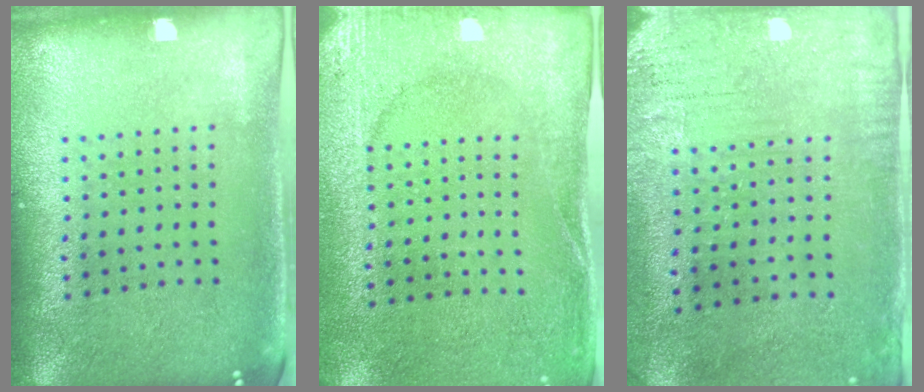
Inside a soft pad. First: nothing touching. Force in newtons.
{"total": 2.6, "press": 2.4, "slide": 0.9}
{"total": 3.2, "press": 2.5, "slide": 2.0}